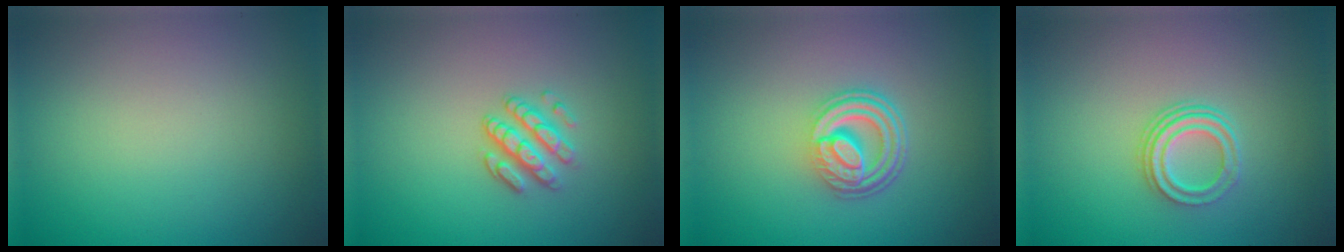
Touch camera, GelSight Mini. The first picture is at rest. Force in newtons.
{"total": 2.9, "press": 2.3, "slide": 1.8}
{"total": 4.9, "press": 3.4, "slide": 3.5}
{"total": 3.1, "press": 2.3, "slide": 2.1}